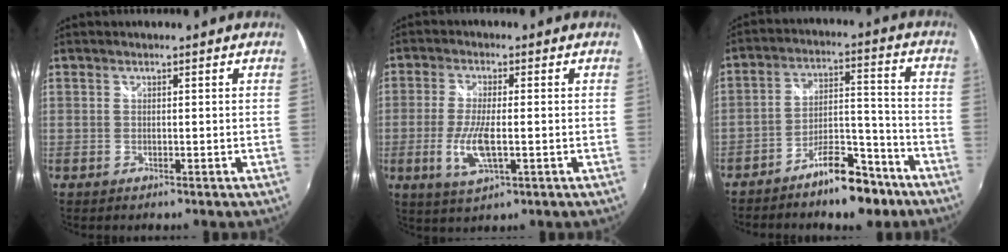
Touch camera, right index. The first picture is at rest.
{"total": 7.6, "force": [-1.9, 2.0, 7.1], "torque": [-0.148, -0.014, -0.035]}
{"total": 10.9, "force": [-8.2, 3.9, 6.0], "torque": [-0.097, 0.028, -0.123]}